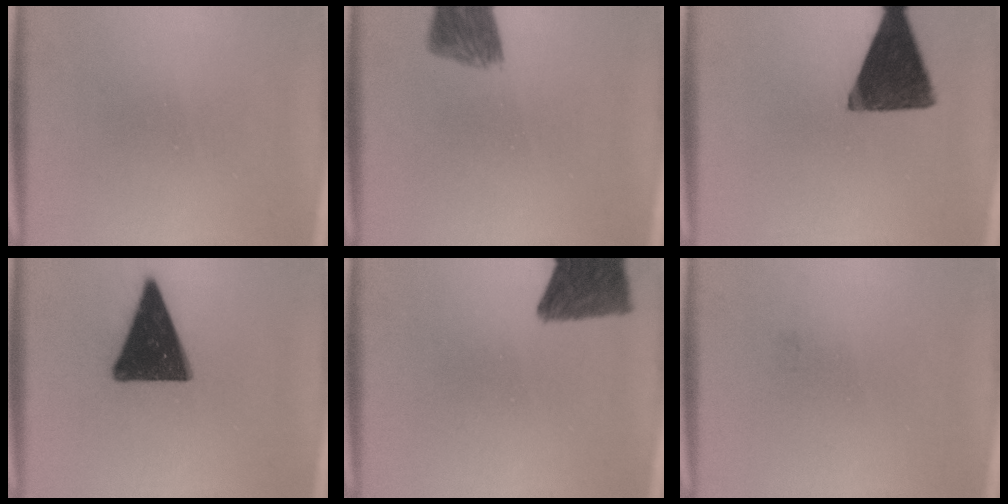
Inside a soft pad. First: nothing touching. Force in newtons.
{"total": 6.5}
{"total": 15.2}
{"total": 15.8}
{"total": 10.8}
{"total": 0.7}